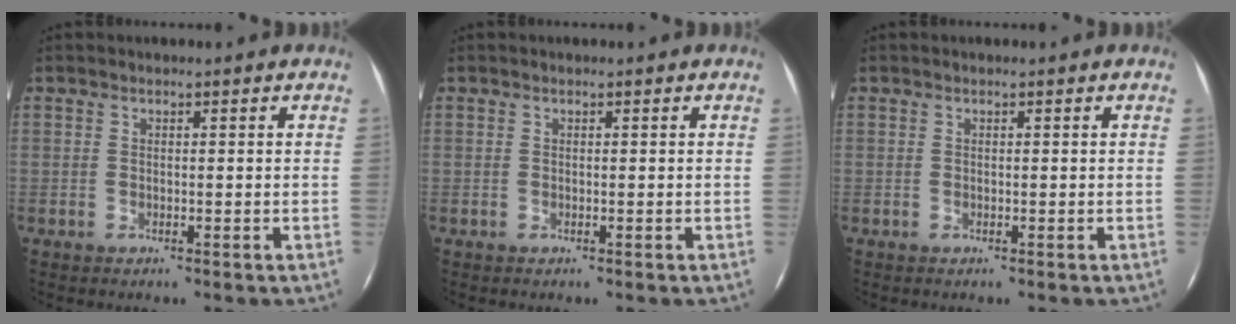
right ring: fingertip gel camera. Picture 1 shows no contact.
{"total": 0.0}
{"total": 0.0}